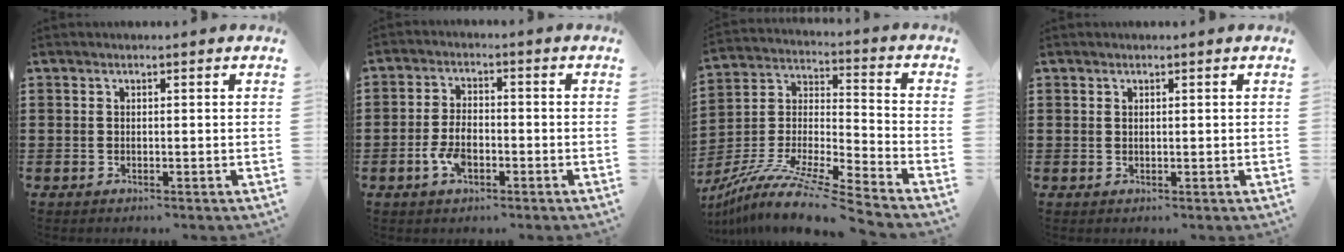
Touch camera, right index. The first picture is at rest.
{"total": 4.6, "force": [-1.8, 2.4, 3.6], "torque": [-0.082, -0.002, -0.035]}
{"total": 11.1, "force": [-9.6, 0.1, 5.5], "torque": [-0.111, -0.001, -0.197]}
{"total": 0.6, "force": [0.4, 0.4, 0.2], "torque": [-0.005, 0.002, 0.008]}